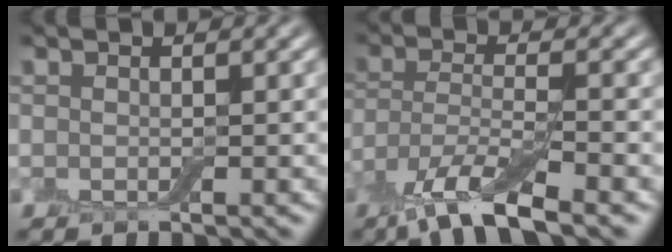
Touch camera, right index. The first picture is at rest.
{"total": 6.9, "force": [-4.6, 1.6, 4.9], "torque": [-0.097, -0.008, -0.095]}